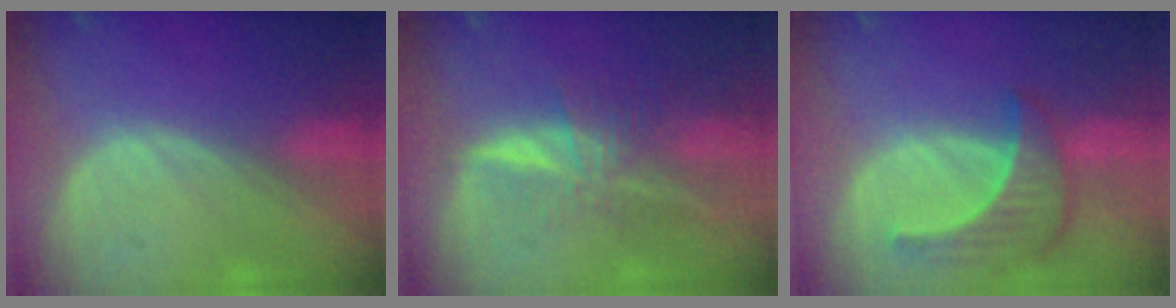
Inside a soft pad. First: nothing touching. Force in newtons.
{"total": 6.7, "press": 5.8, "slide": 3.3}
{"total": 6.8, "press": 6.8, "slide": 0.7}